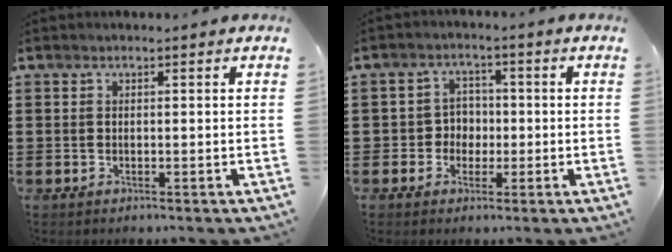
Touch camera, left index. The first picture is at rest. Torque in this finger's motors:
{"motor_torque": [-0.33, 0.16, -0.09, -0.01]}